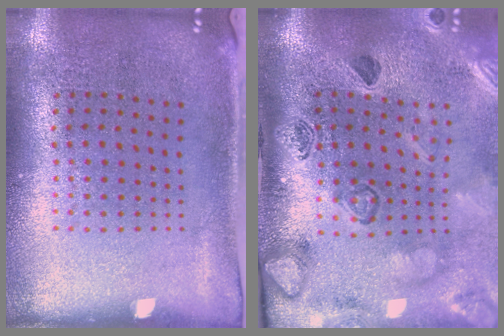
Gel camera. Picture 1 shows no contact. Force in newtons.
{"total": 2.7, "press": 2.5, "slide": 1.0}